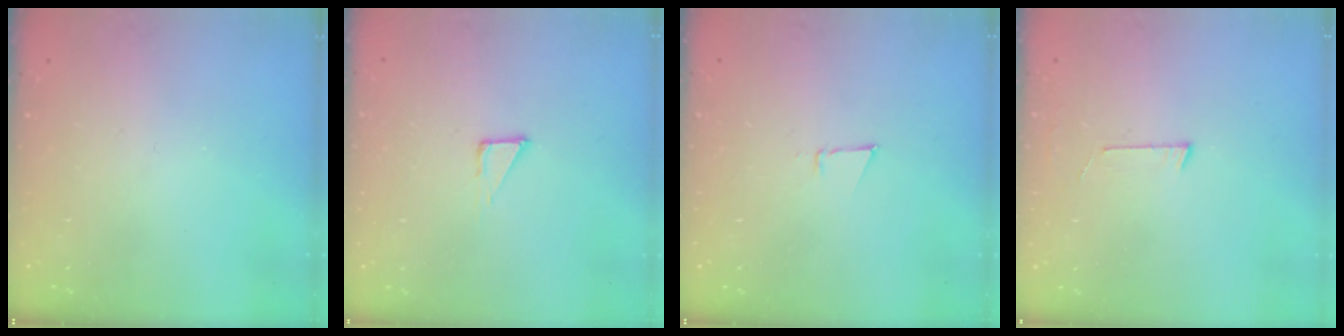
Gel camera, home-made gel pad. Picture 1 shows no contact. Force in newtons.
{"total": 3.6, "press": 3.6, "slide": 0.2}
{"total": 3.8, "press": 3.7, "slide": 0.6}
{"total": 2.7, "press": 2.7, "slide": 0.2}